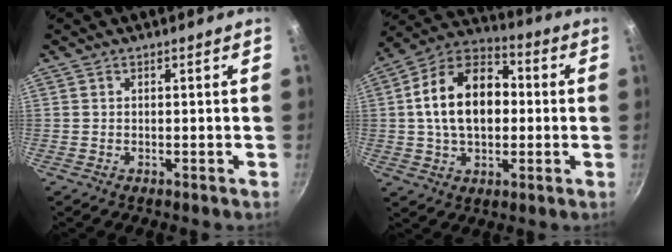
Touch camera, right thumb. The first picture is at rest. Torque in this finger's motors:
{"motor_torque": [0.23, 3.25, 1.45, 0.10, 0.30]}